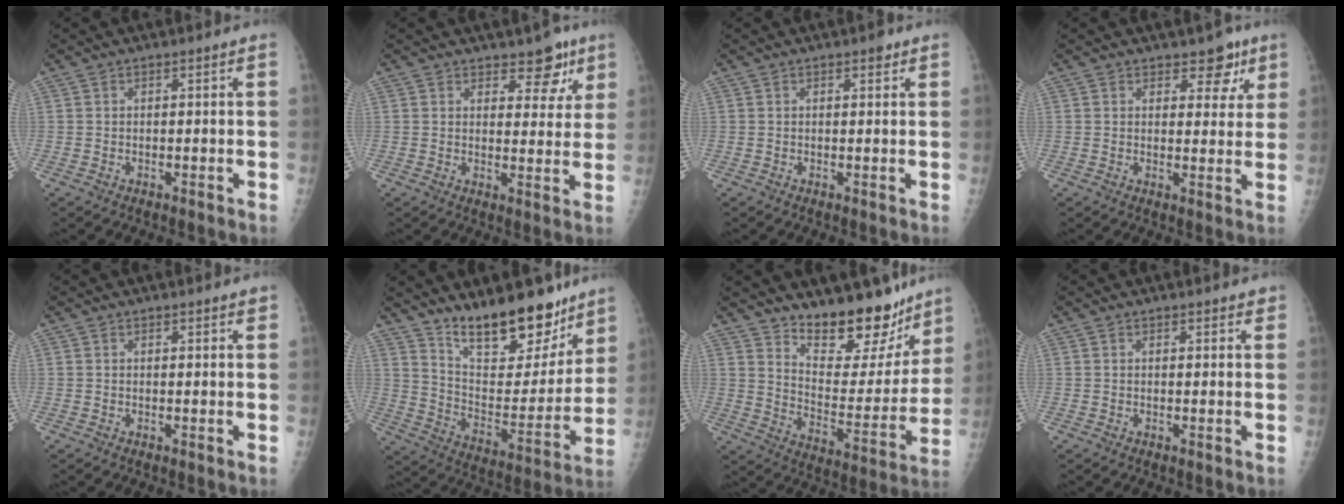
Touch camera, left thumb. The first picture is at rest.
{"total": 7.1, "force": [4.6, 3.7, 3.8], "torque": [-0.010, -0.024, 0.060]}
{"total": 1.7, "force": [1.1, 0.7, 1.1], "torque": [-0.007, -0.003, 0.012]}
{"total": 5.9, "force": [3.7, 3.4, 3.1], "torque": [-0.002, -0.017, 0.047]}
{"total": 1.6, "force": [1.3, 0.4, 0.8], "torque": [-0.007, -0.003, 0.017]}
{"total": 20.5, "force": [15.4, 8.1, 10.9], "torque": [-0.115, -0.102, 0.251]}
{"total": 18.9, "force": [15.3, 7.2, 8.6], "torque": [-0.066, -0.120, 0.231]}
{"total": 1.9, "force": [1.5, 0.7, 0.9], "torque": [0.000, -0.004, 0.017]}